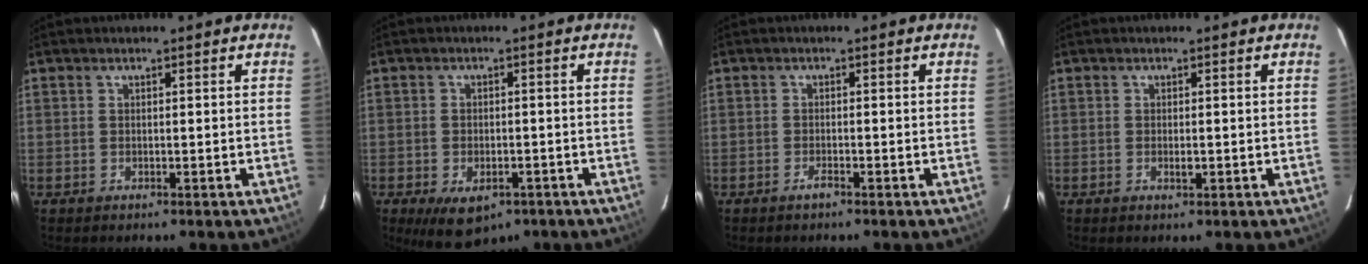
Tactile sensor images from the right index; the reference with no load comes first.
{"total": 7.4, "force": [-4.5, 4.0, 4.3], "torque": [-0.072, -0.007, -0.060]}
{"total": 1.0, "force": [-0.8, 0.0, 0.5], "torque": [-0.013, 0.000, -0.014]}
{"total": 1.1, "force": [-0.2, 0.3, 1.0], "torque": [-0.019, -0.002, -0.003]}